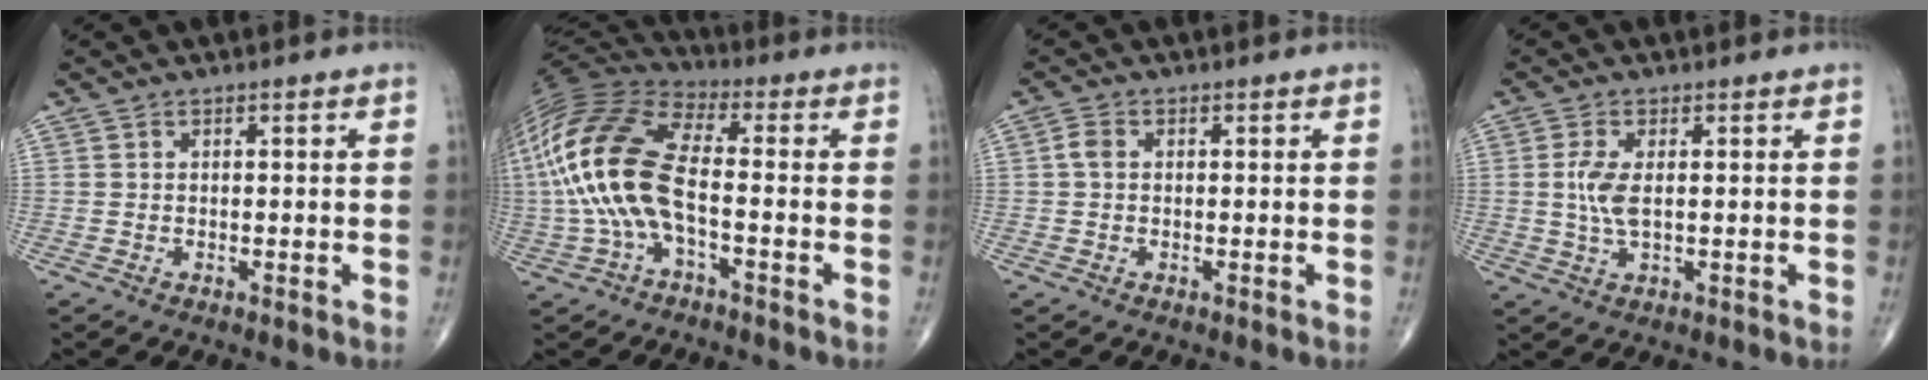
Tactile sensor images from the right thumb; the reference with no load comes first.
{"total": 18.2, "force": [-2.4, 7.9, 16.3], "torque": [-0.360, 0.032, -0.052]}
{"total": 2.0, "force": [0.1, 1.4, 1.4], "torque": [-0.028, 0.005, -0.001]}
{"total": 4.6, "force": [0.4, 1.8, 4.2], "torque": [-0.100, -0.004, 0.009]}